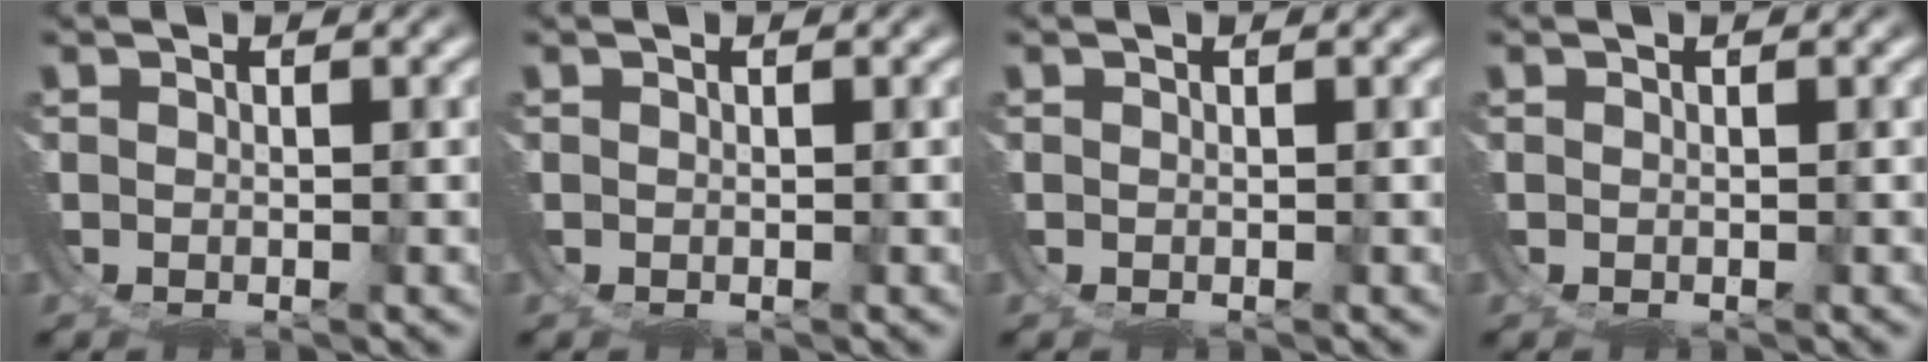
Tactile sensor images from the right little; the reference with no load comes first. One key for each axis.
{"total": 0.0}
{"total": 0.0}
{"total": 0.0}